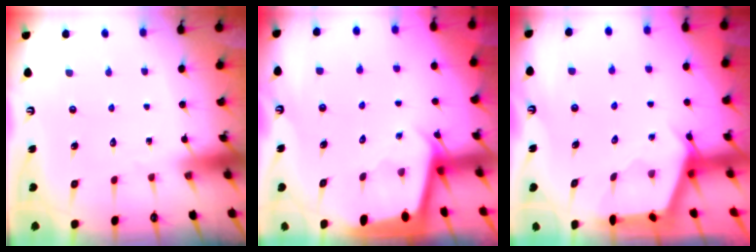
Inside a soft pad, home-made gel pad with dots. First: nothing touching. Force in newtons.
{"total": 2.1, "press": 2.1, "slide": 0.1}
{"total": 2.8, "press": 2.8, "slide": 0.4}